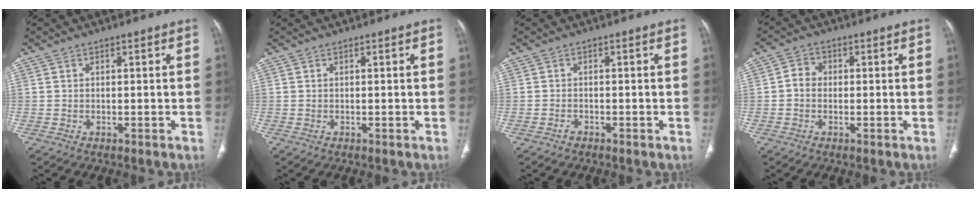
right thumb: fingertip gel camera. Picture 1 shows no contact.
{"total": 0.0}
{"total": 0.9, "force": [-0.8, 0.4, 0.2], "torque": [-0.004, 0.003, -0.017]}
{"total": 2.9, "force": [-0.3, 2.5, 1.4], "torque": [-0.012, 0.011, -0.013]}